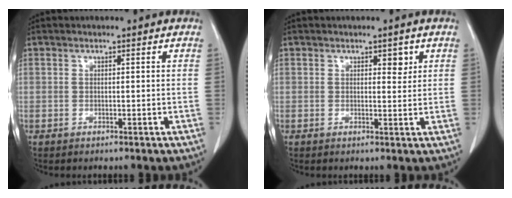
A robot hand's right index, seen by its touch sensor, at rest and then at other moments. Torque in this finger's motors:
{"motor_torque": [0.00, 0.00, 0.00, 0.01]}